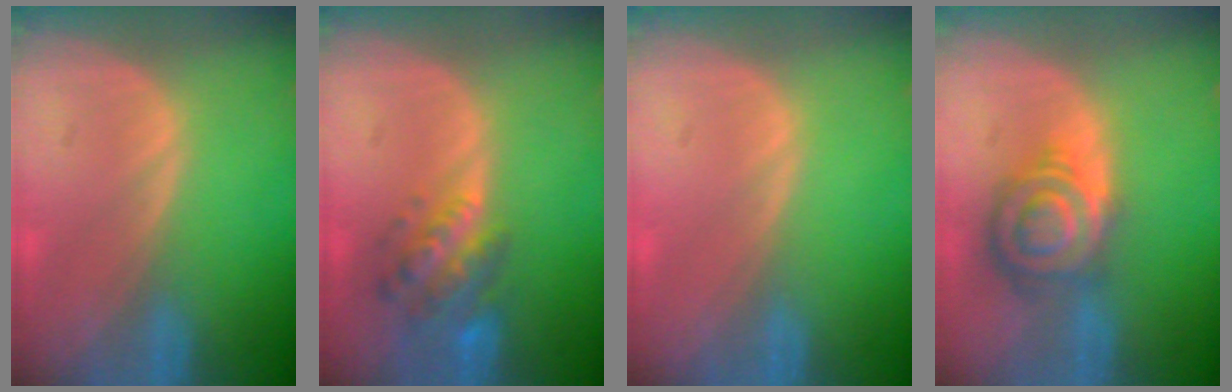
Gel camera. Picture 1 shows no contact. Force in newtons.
{"total": 6.1, "press": 5.9, "slide": 1.4}
{"total": 0.0}
{"total": 7.4, "press": 7.4, "slide": 0.4}